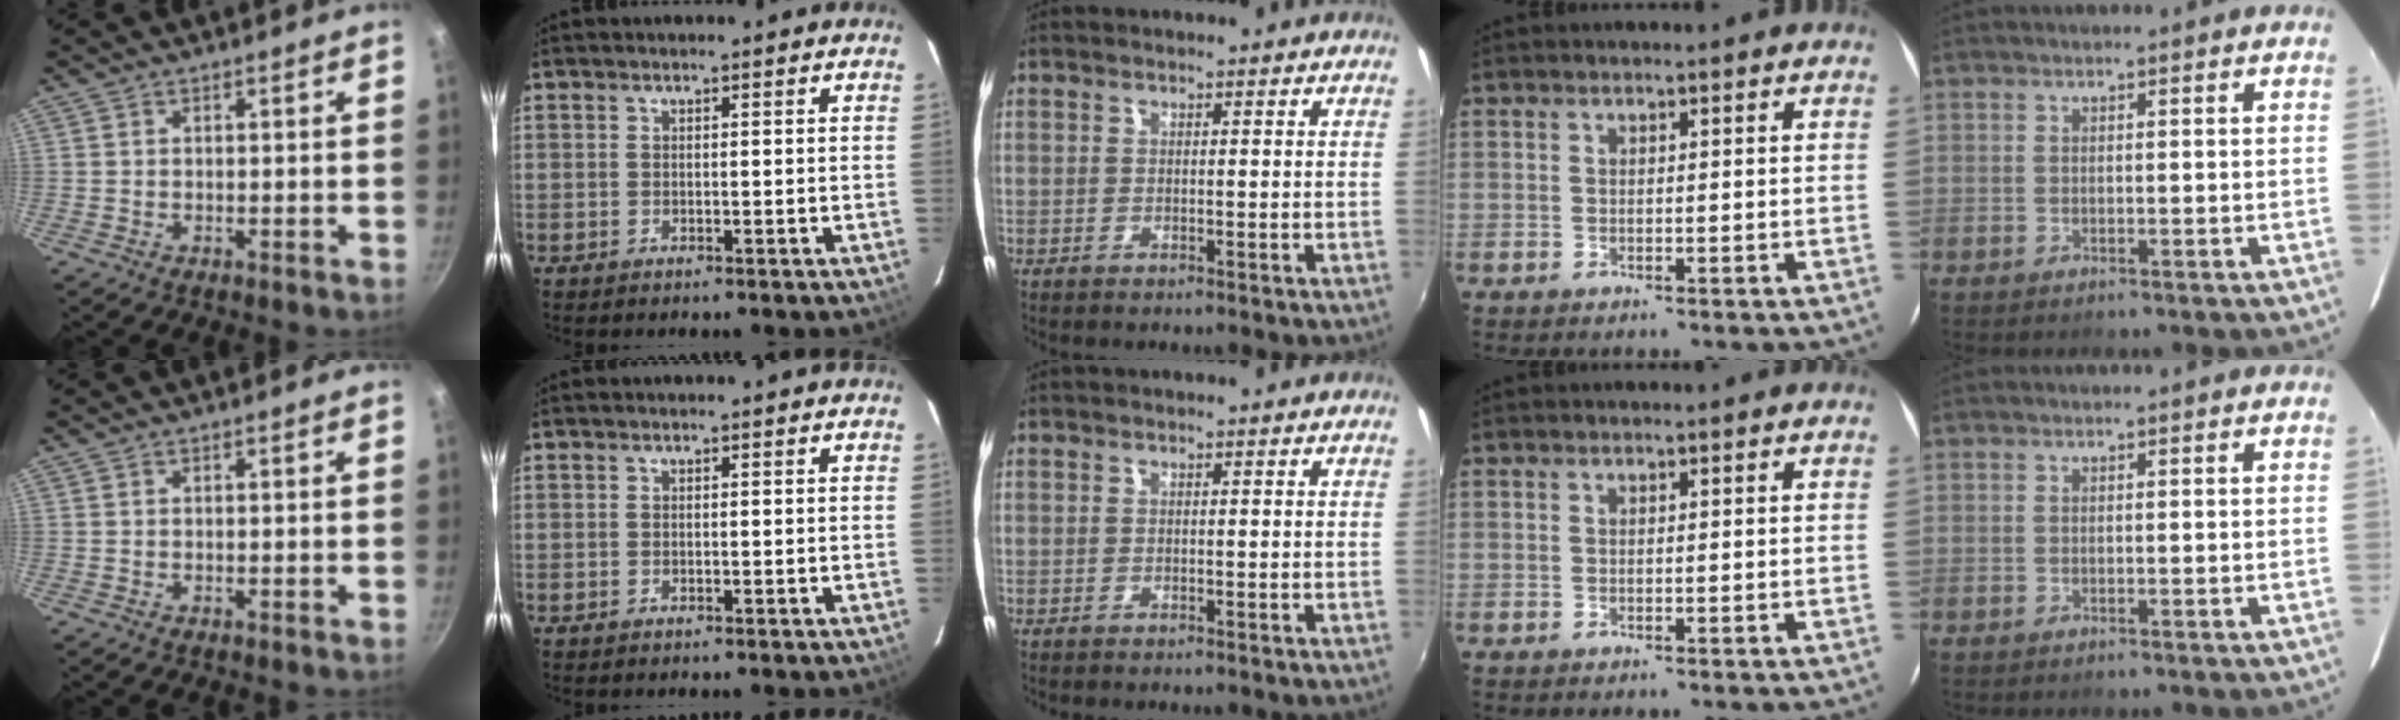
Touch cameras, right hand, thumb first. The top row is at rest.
{}